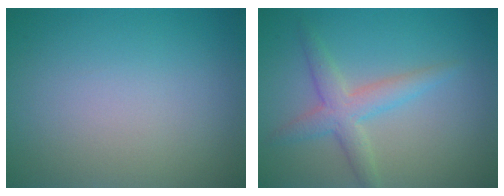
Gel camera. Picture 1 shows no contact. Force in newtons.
{"total": 3.2, "press": 3.2, "slide": 0.2}